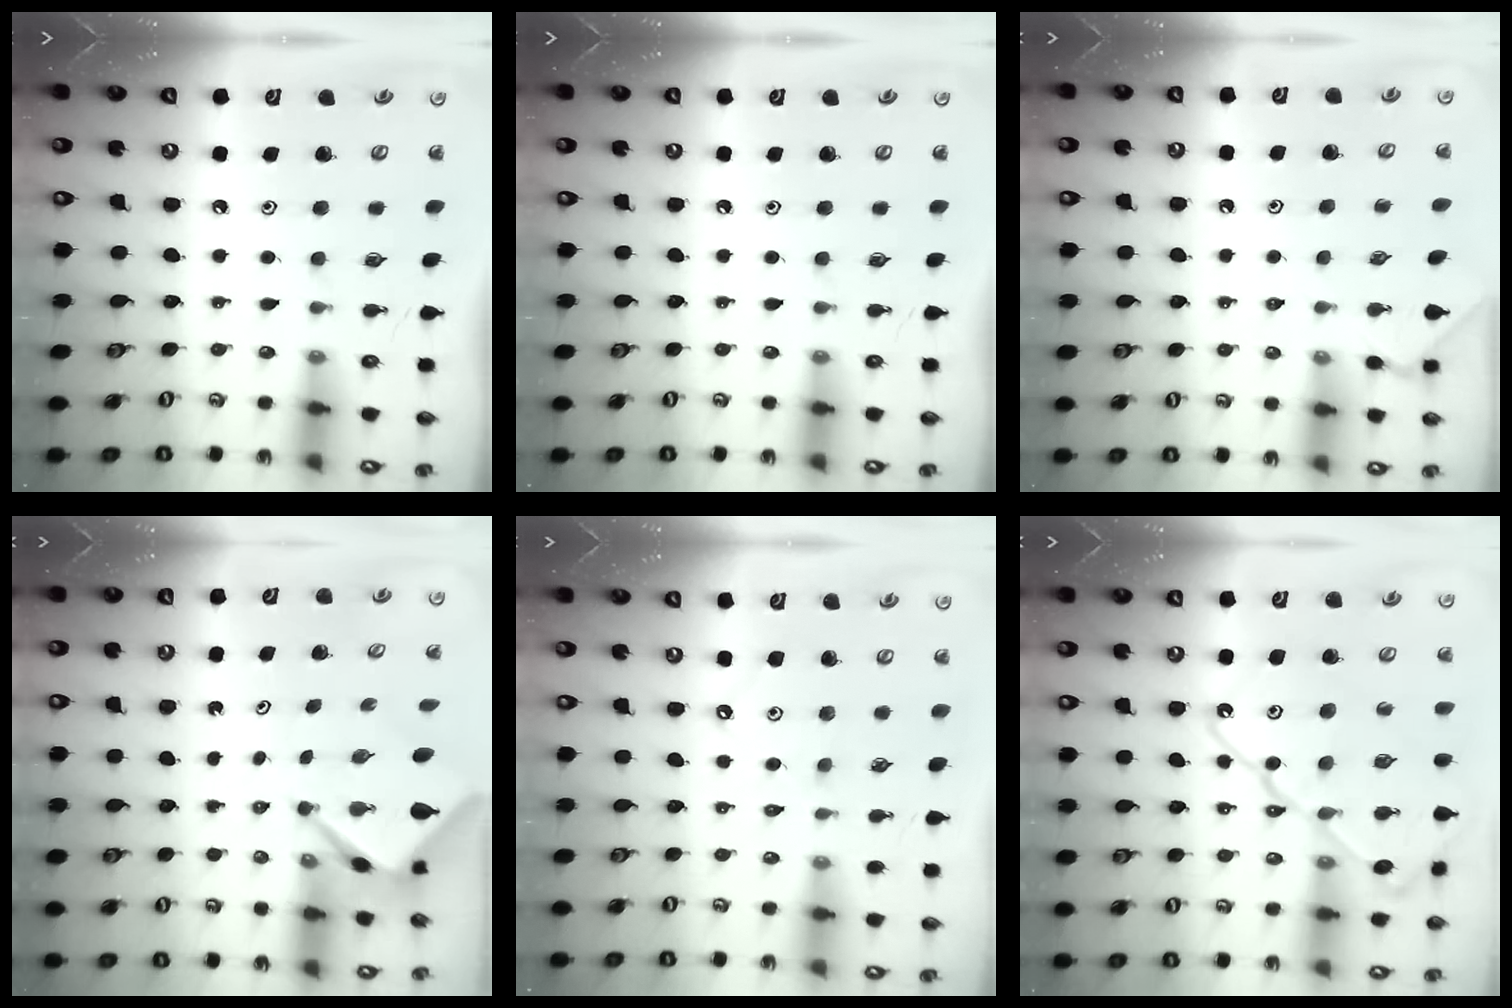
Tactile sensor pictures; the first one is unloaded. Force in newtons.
{"total": 0.0}
{"total": 1.4, "press": 1.4, "slide": 0.2}
{"total": 3.1, "press": 3.1, "slide": 0.2}
{"total": 2.8, "press": 2.8, "slide": 0.4}
{"total": 16.7, "press": 16.6, "slide": 1.2}